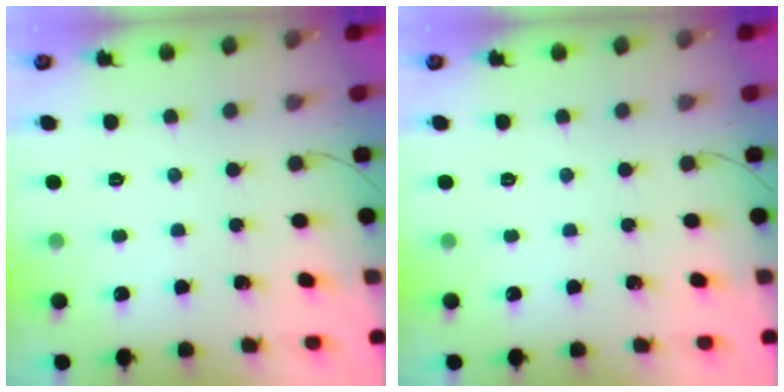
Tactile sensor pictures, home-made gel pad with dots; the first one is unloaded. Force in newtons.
{"total": 0.0}